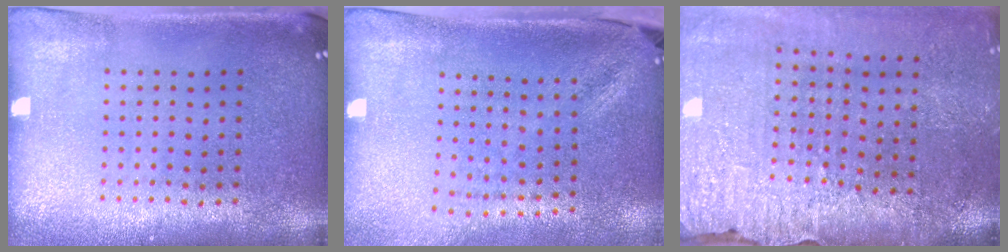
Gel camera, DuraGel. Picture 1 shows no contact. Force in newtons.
{"total": 1.8, "press": 1.4, "slide": 1.2}
{"total": 3.7, "press": 3.4, "slide": 1.4}